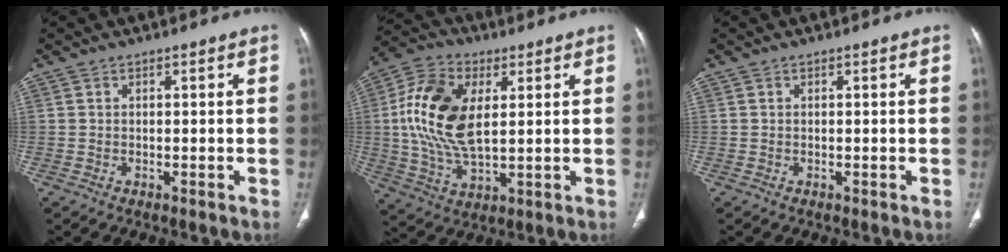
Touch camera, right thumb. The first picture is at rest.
{"total": 16.1, "force": [2.8, 8.8, 13.1], "torque": [-0.257, 0.000, 0.051]}
{"total": 0.0}